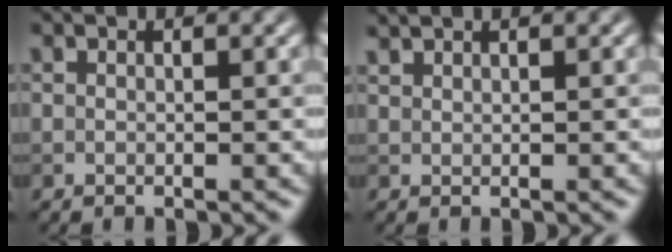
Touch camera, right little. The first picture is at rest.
{"total": 0.9, "force": [0.9, 0.1, 0.2], "torque": [-0.002, 0.001, 0.020]}